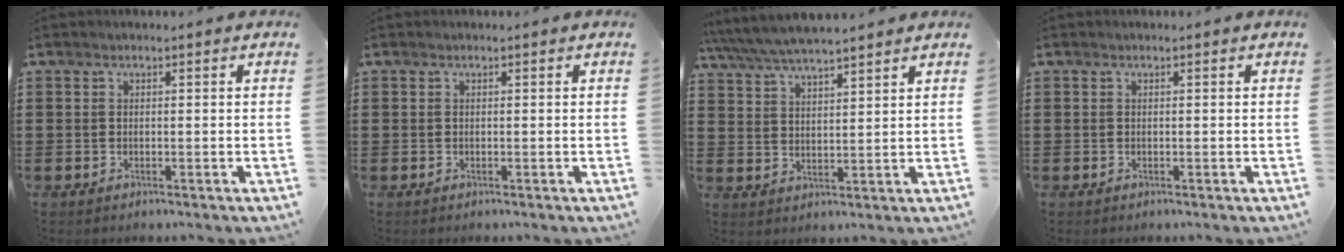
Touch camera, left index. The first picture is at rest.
{"total": 0.0}
{"total": 5.0, "force": [4.7, 0.4, 1.6], "torque": [-0.050, -0.019, 0.083]}
{"total": 0.0}